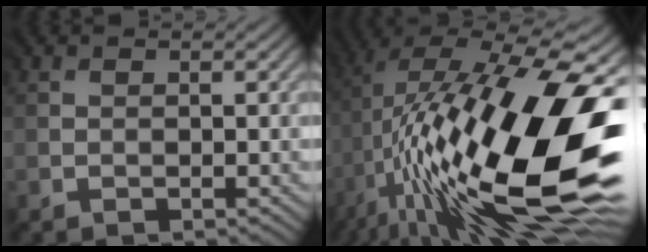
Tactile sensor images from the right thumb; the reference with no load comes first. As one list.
[{"total": 22.0, "force": [-1.7, 7.7, 20.5], "torque": [-0.367, 0.012, -0.039]}]